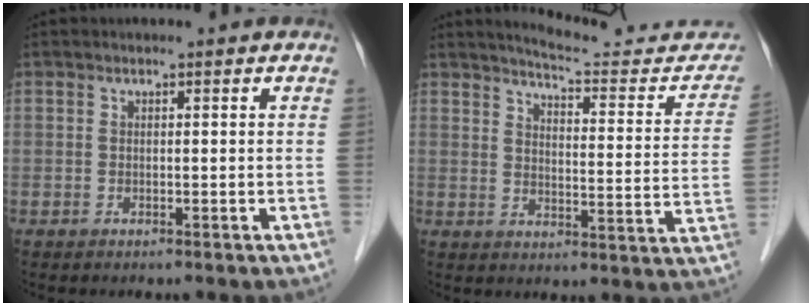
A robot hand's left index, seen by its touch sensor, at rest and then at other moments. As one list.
[{"total": 16.1, "force": [15.4, 2.1, 4.3], "torque": [-0.039, -0.052, 0.182]}]